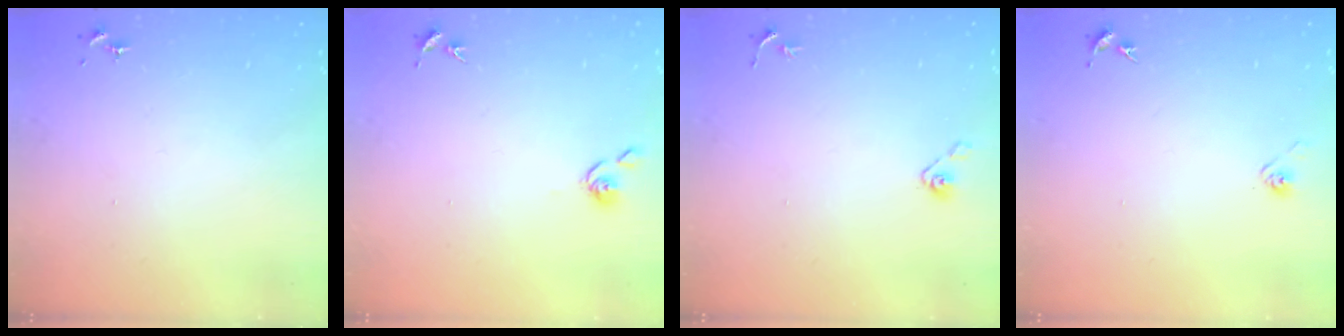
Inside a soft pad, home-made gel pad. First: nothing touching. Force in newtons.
{"total": 5.1, "press": 5.1, "slide": 0.5}
{"total": 3.8, "press": 3.3, "slide": 1.9}
{"total": 3.4, "press": 3.2, "slide": 1.2}